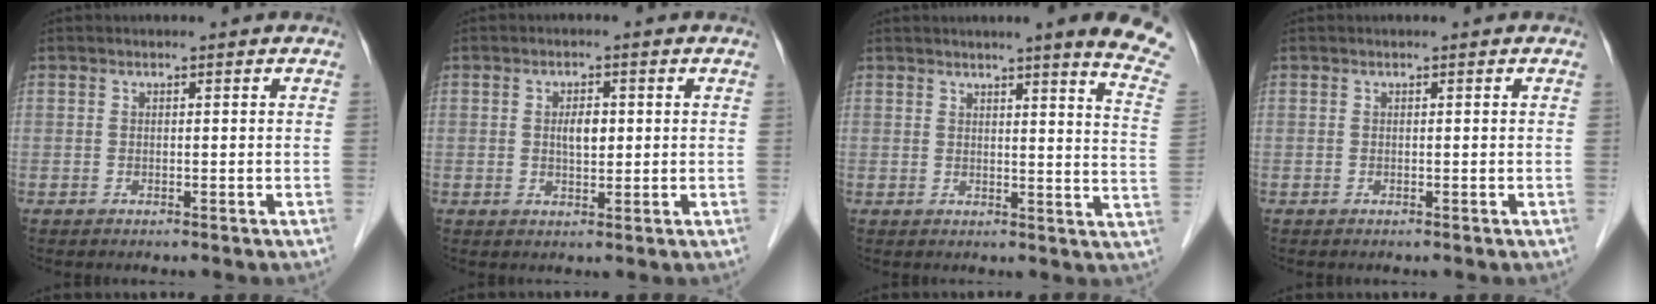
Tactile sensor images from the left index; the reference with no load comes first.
{"total": 2.9, "force": [0.4, 1.3, 2.6], "torque": [-0.044, 0.004, 0.006]}
{"total": 12.1, "force": [9.8, -0.7, 7.0], "torque": [-0.076, -0.055, 0.088]}
{"total": 0.0}